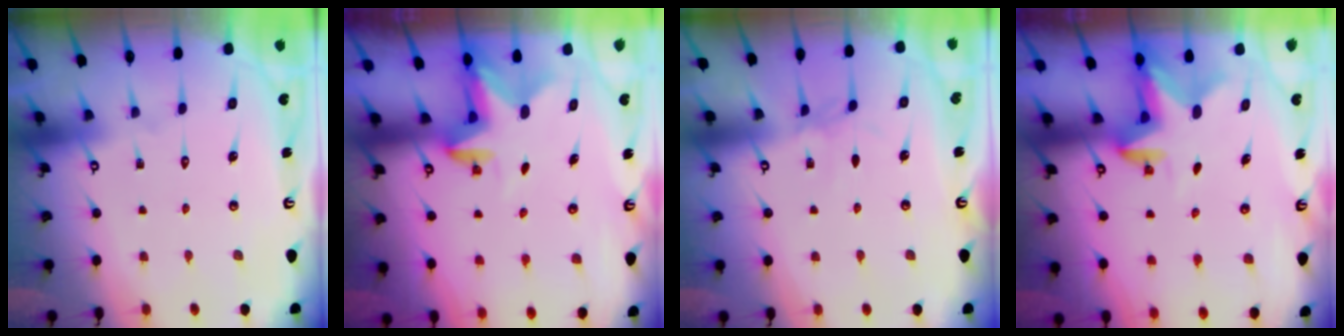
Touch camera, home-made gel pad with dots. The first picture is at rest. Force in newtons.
{"total": 2.6, "press": 2.5, "slide": 0.5}
{"total": 2.8, "press": 2.7, "slide": 0.4}
{"total": 2.5, "press": 2.5, "slide": 0.5}